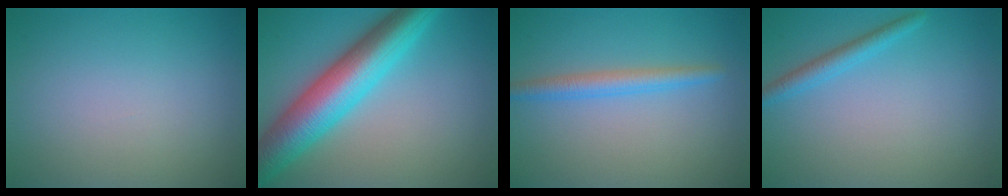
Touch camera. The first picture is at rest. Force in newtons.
{"total": 9.3, "press": 9.3, "slide": 0.1}
{"total": 2.4, "press": 2.4, "slide": 0.1}
{"total": 1.9, "press": 1.9, "slide": 0.2}